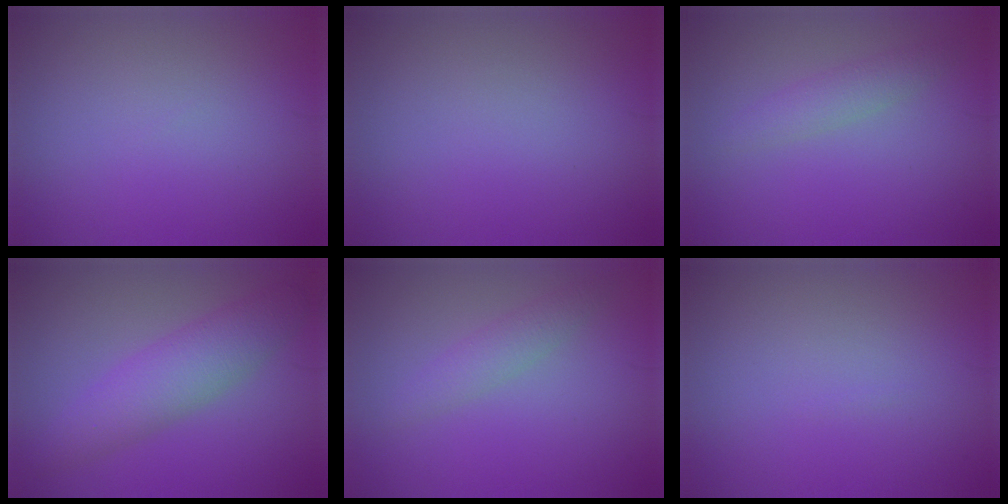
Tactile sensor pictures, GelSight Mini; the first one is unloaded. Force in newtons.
{"total": 0.0}
{"total": 1.8, "press": 1.8, "slide": 0.0}
{"total": 4.7, "press": 4.7, "slide": 0.2}
{"total": 1.9, "press": 1.9, "slide": 0.1}
{"total": 0.0}